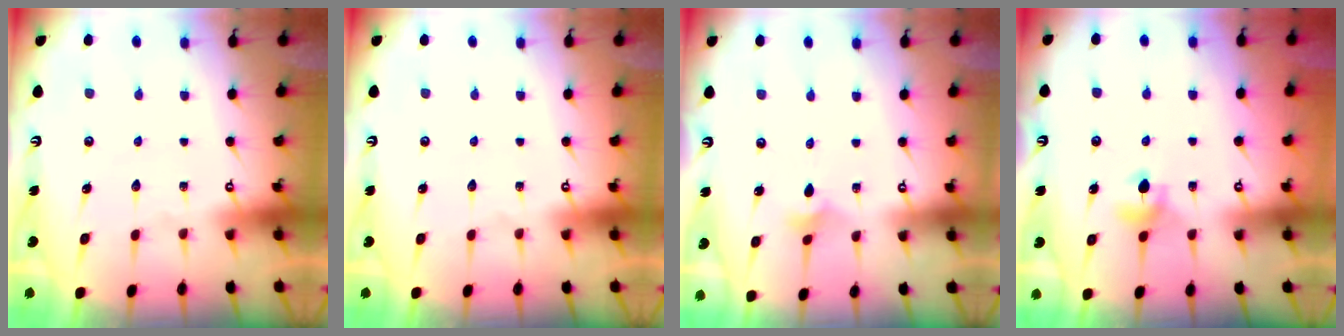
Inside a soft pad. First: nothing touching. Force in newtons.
{"total": 0.0}
{"total": 2.7, "press": 2.6, "slide": 0.5}
{"total": 5.6, "press": 5.5, "slide": 0.7}